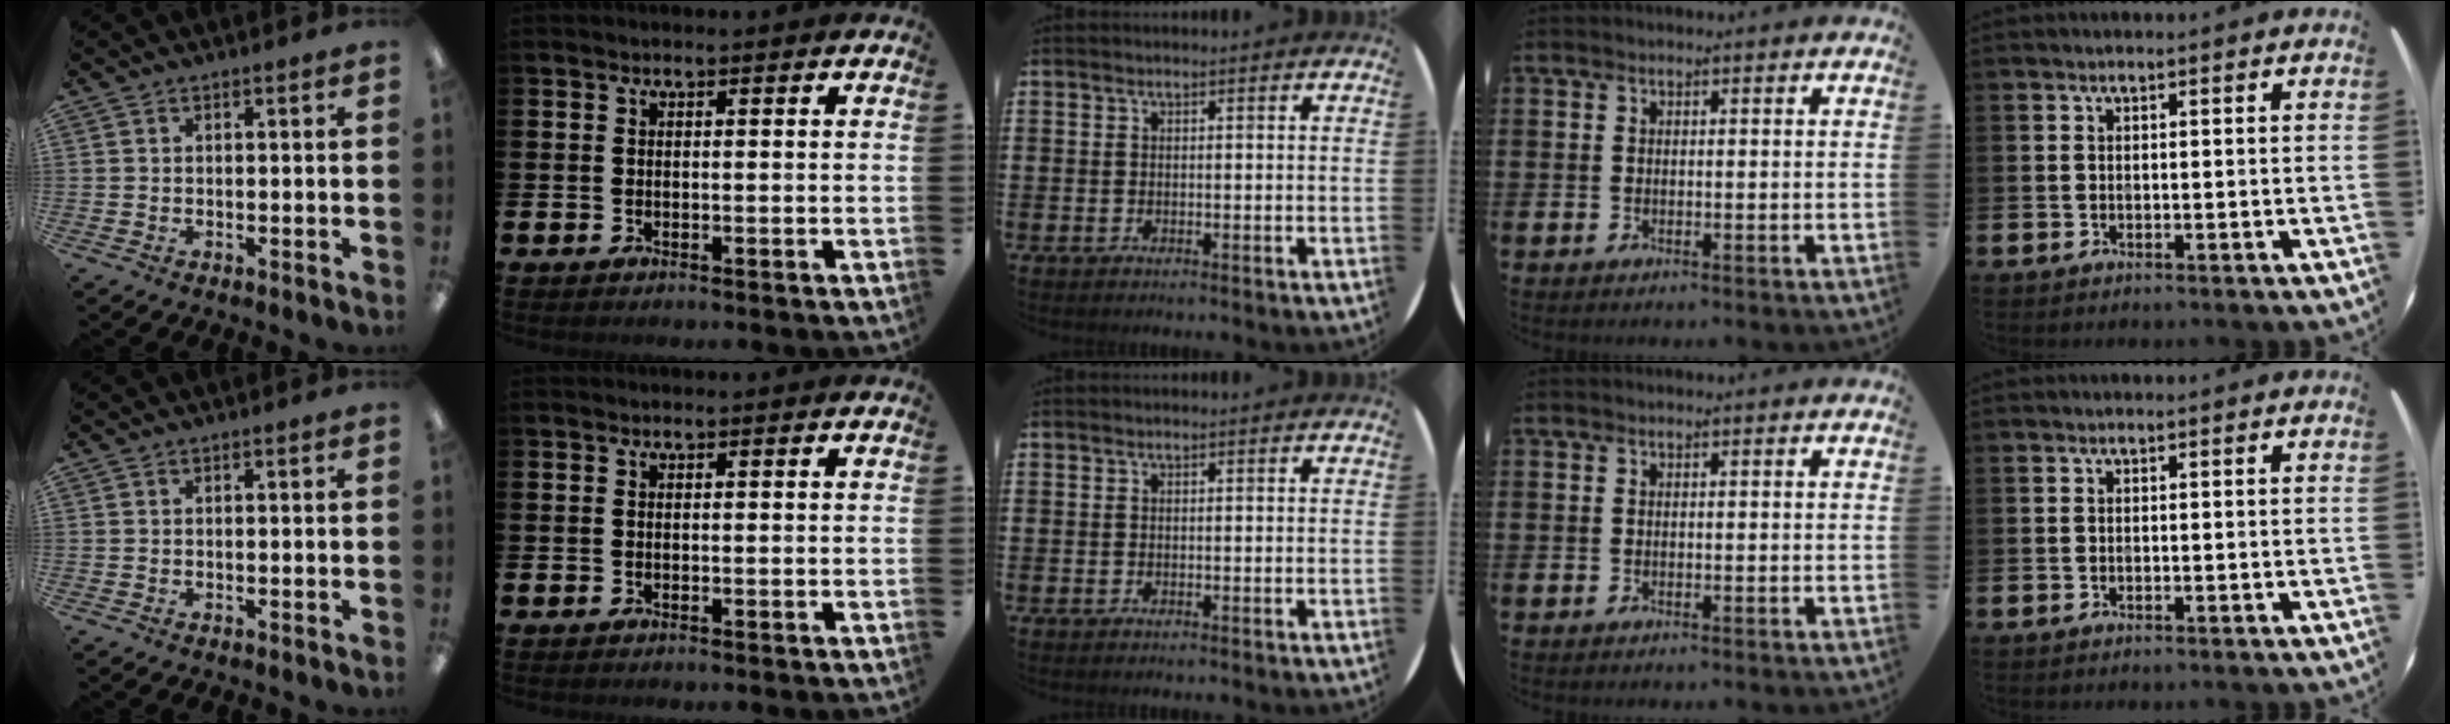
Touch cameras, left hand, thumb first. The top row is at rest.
{}